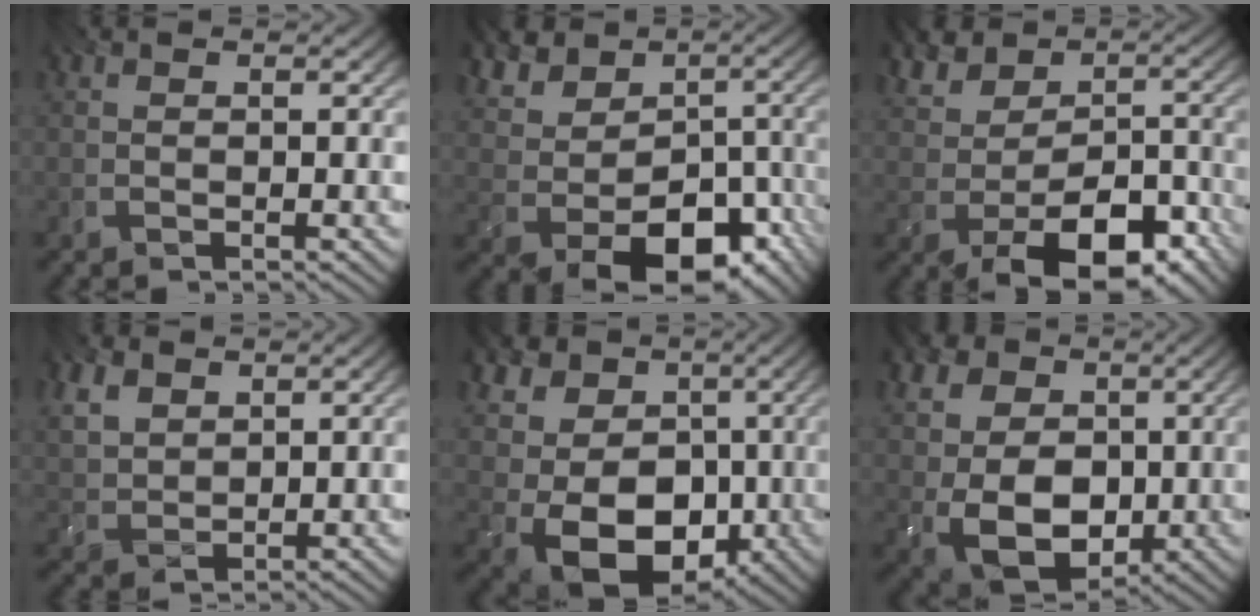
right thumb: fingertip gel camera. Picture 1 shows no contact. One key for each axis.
{"total": 12.3, "fx": -1.7, "fy": 9.2, "fz": 8.0, "tx": -0.143, "ty": -0.020, "tz": -0.005}
{"total": 10.7, "fx": -4.0, "fy": 6.6, "fz": 7.4, "tx": -0.105, "ty": -0.004, "tz": -0.072}
{"total": 4.9, "fx": 2.6, "fy": 3.2, "fz": 2.5, "tx": -0.083, "ty": -0.002, "tz": 0.056}
{"total": 15.1, "fx": -2.2, "fy": 12.0, "fz": 8.9, "tx": -0.190, "ty": -0.022, "tz": -0.033}
{"total": 14.5, "fx": 0.2, "fy": 11.3, "fz": 9.1, "tx": -0.219, "ty": 0.000, "tz": -0.003}